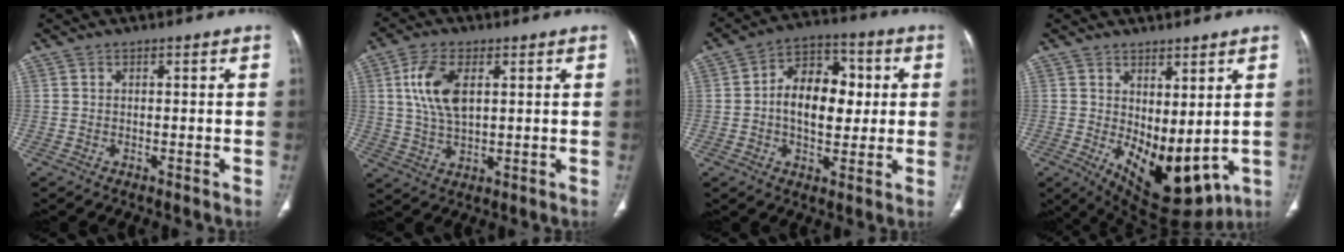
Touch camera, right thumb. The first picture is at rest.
{"total": 9.5, "force": [2.6, 4.9, 7.7], "torque": [-0.158, -0.005, 0.051]}
{"total": 13.1, "force": [0.8, 8.5, 9.9], "torque": [-0.123, 0.019, 0.005]}
{"total": 13.0, "force": [0.1, 6.7, 11.1], "torque": [-0.152, -0.024, 0.031]}